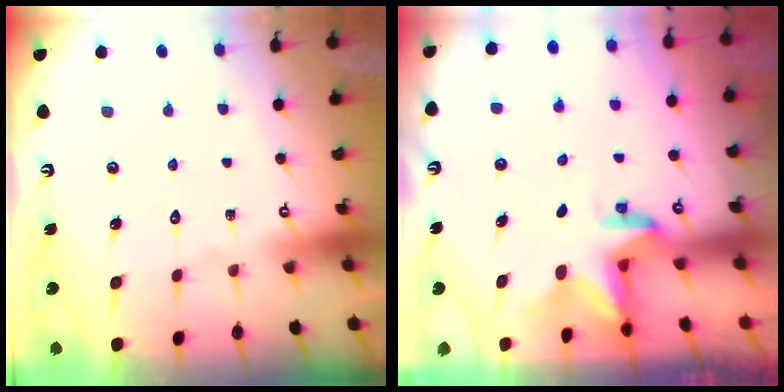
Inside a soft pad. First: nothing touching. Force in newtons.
{"total": 2.9, "press": 2.9, "slide": 0.2}